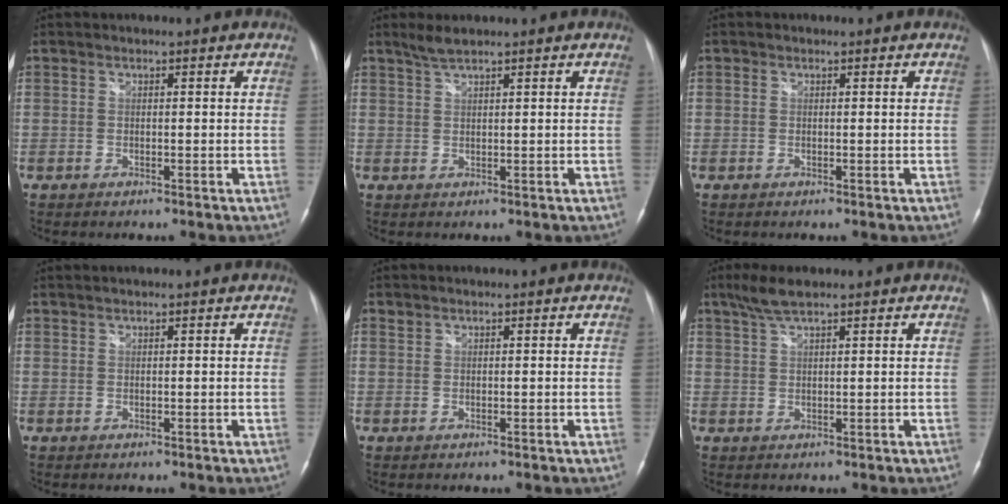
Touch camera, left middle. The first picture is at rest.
{"total": 2.2, "force": [1.9, -0.1, 1.1], "torque": [-0.029, 0.006, 0.043]}
{"total": 0.0}
{"total": 0.8, "force": [0.8, -0.1, 0.2], "torque": [-0.007, 0.010, 0.020]}
{"total": 0.5, "force": [0.5, 0.1, 0.0], "torque": [-0.005, 0.005, 0.011]}
{"total": 3.9, "force": [2.9, 0.3, 2.5], "torque": [-0.061, 0.009, 0.061]}